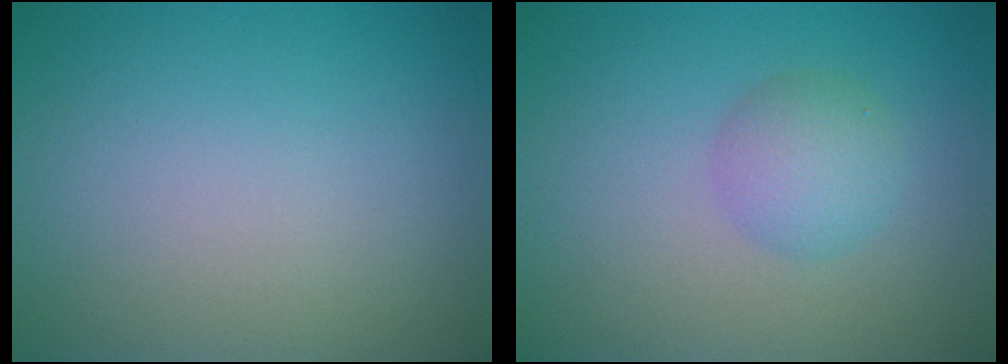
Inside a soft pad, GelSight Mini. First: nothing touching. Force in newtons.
{"total": 2.7, "press": 2.7, "slide": 0.1}